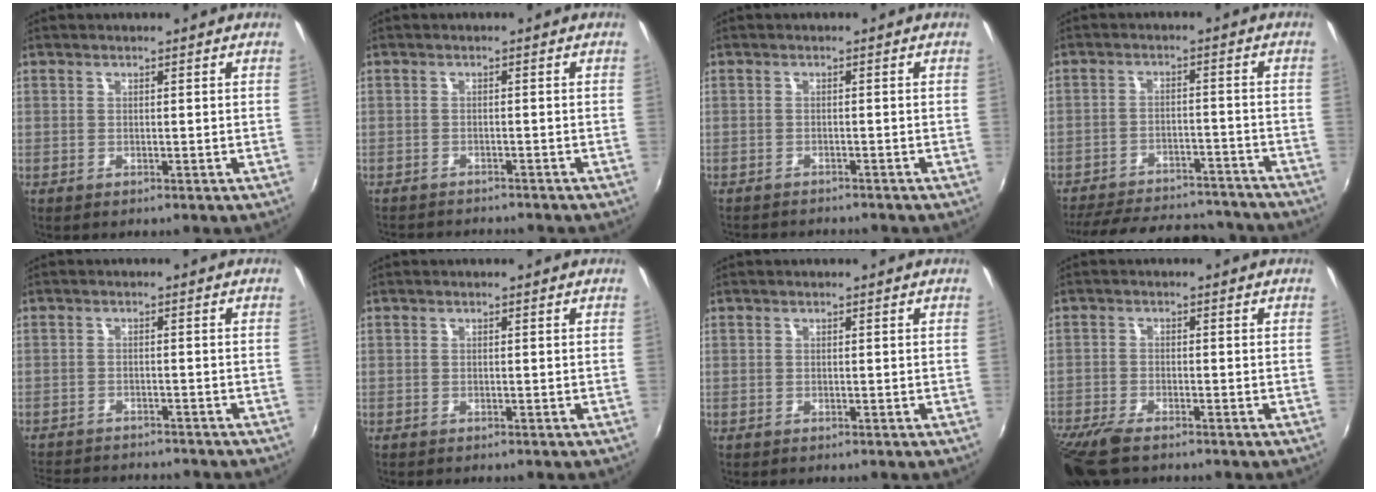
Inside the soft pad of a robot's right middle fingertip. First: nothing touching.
{"total": 6.2, "force": [-5.8, 1.1, 1.7], "torque": [-0.047, -0.014, -0.086]}
{"total": 5.0, "force": [-4.8, 0.9, 1.4], "torque": [-0.040, -0.013, -0.071]}
{"total": 24.3, "force": [-21.2, 7.6, 9.1], "torque": [-0.189, 0.015, -0.270]}
{"total": 11.5, "force": [-10.4, 2.8, 4.0], "torque": [-0.098, -0.012, -0.155]}
{"total": 0.0}
{"total": 0.0}
{"total": 9.1, "force": [-7.0, 2.6, 5.1], "torque": [-0.134, -0.042, -0.135]}